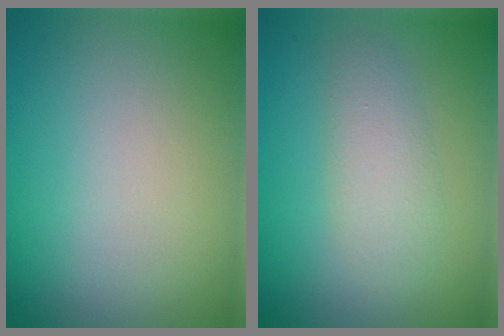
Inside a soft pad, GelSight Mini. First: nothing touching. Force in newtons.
{"total": 2.6, "press": 2.6, "slide": 0.1}